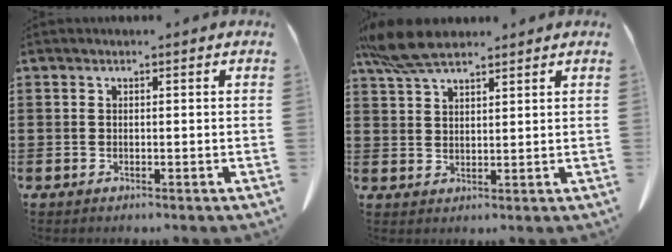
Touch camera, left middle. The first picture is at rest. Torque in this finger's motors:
{"motor_torque": [1.66, 0.48, 0.45, 0.16]}